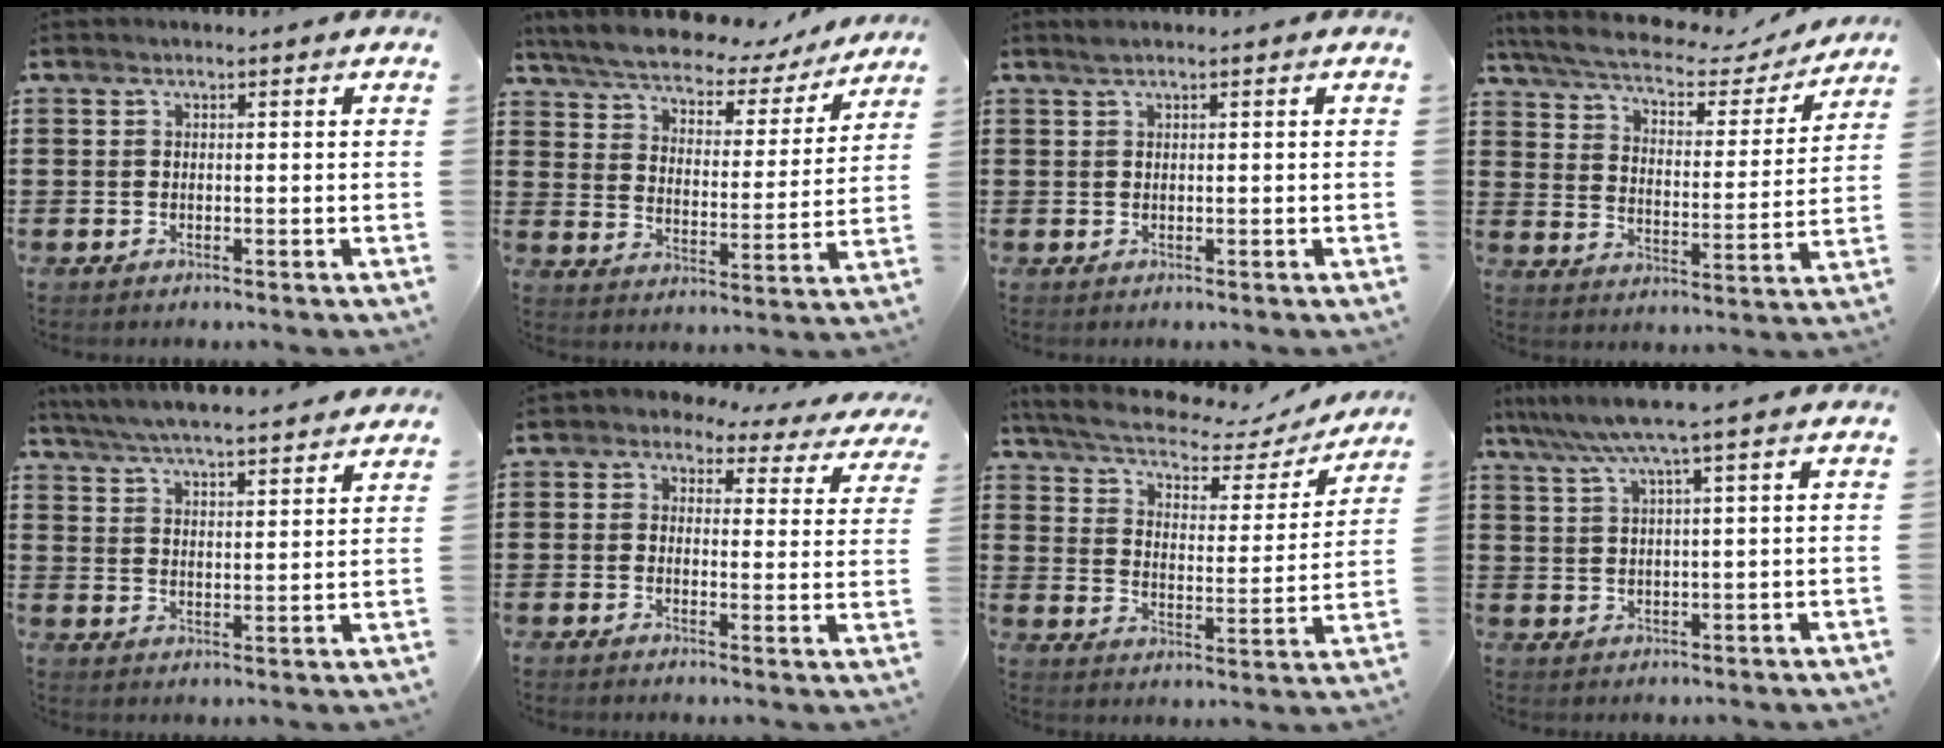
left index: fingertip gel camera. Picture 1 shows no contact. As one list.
[{"total": 5.8, "force": [5.4, 1.0, 1.6], "torque": [-0.060, -0.037, 0.089]}, {"total": 1.0, "force": [0.6, 0.0, 0.8], "torque": [-0.016, 0.001, 0.012]}, {"total": 6.1, "force": [5.1, 1.4, 3.1], "torque": [-0.084, -0.028, 0.084]}, {"total": 5.6, "force": [5.5, -0.2, 1.4], "torque": [-0.049, -0.029, 0.095]}, {"total": 2.6, "force": [2.1, 1.4, 0.6], "torque": [-0.029, -0.015, 0.032]}, {"total": 6.0, "force": [5.1, 1.3, 2.9], "torque": [-0.079, -0.027, 0.083]}, {"total": 5.6, "force": [3.6, -0.4, 4.2], "torque": [-0.093, -0.008, 0.060]}]